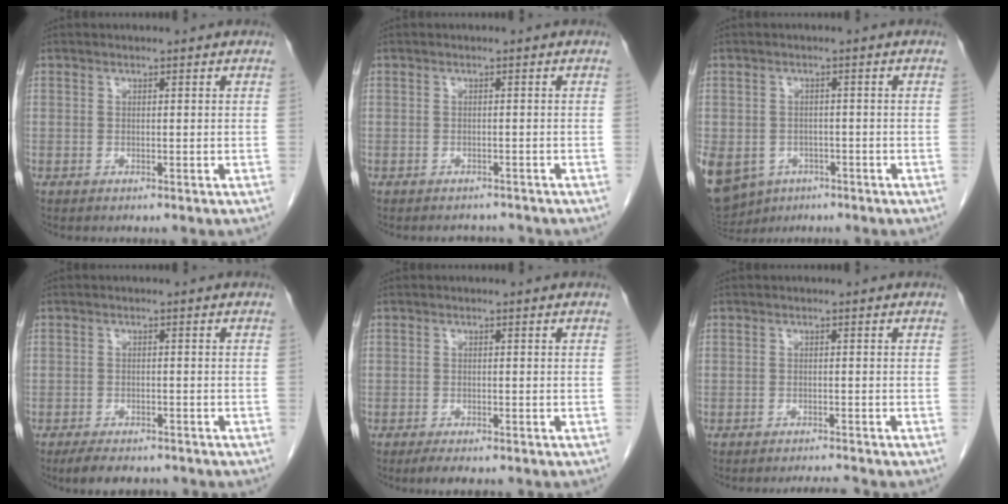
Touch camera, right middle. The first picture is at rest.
{"total": 2.3, "force": [-2.2, 0.6, 0.0], "torque": [0.002, -0.005, -0.028]}
{"total": 18.5, "force": [-8.6, 14.7, 7.4], "torque": [-0.255, -0.014, -0.117]}
{"total": 6.1, "force": [-5.1, 2.1, 2.7], "torque": [-0.043, -0.009, -0.071]}
{"total": 2.8, "force": [-2.2, 0.7, 1.7], "torque": [-0.030, -0.009, -0.030]}
{"total": 2.2, "force": [-2.0, -0.8, 0.2], "torque": [-0.006, -0.012, -0.029]}